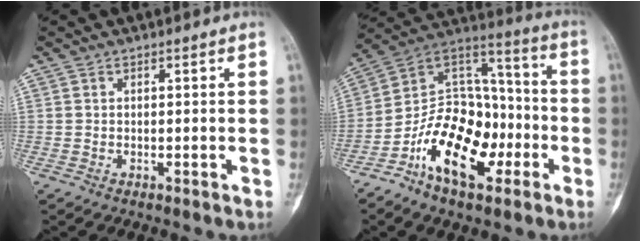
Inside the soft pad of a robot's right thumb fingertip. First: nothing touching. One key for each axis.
{"total": 19.9, "fx": -7.6, "fy": 11.8, "fz": 14.0, "tx": -0.201, "ty": 0.071, "tz": -0.134}